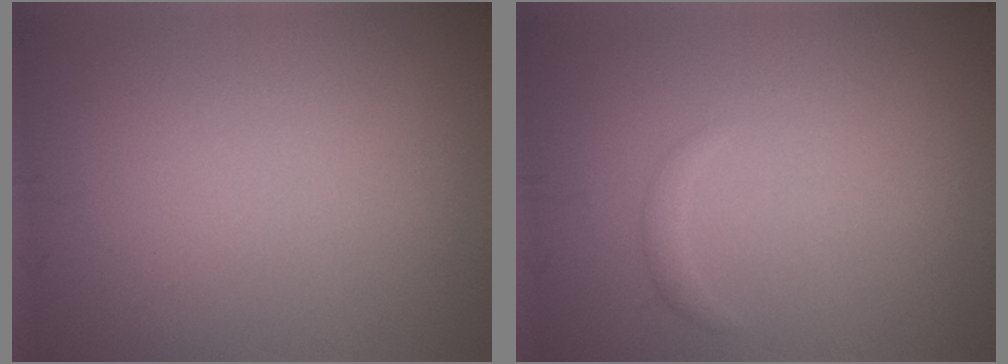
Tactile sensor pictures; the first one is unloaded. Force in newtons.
{"total": 0.7, "press": 0.7, "slide": 0.0}